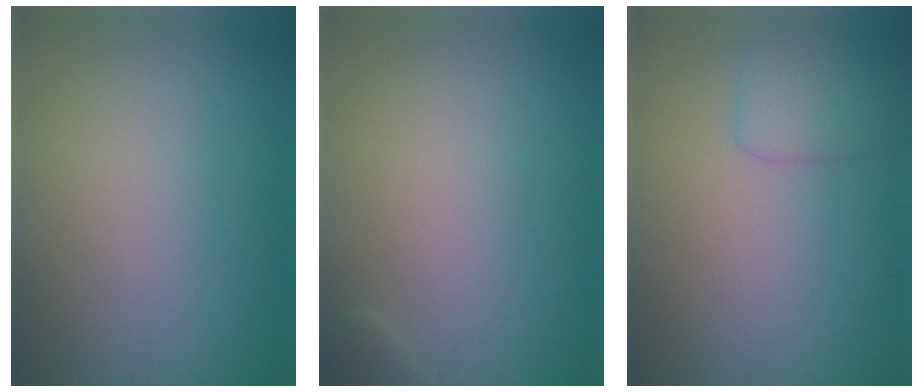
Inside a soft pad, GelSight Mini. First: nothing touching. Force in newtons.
{"total": 0.7, "press": 0.7, "slide": 0.1}
{"total": 2.3, "press": 2.3, "slide": 0.1}